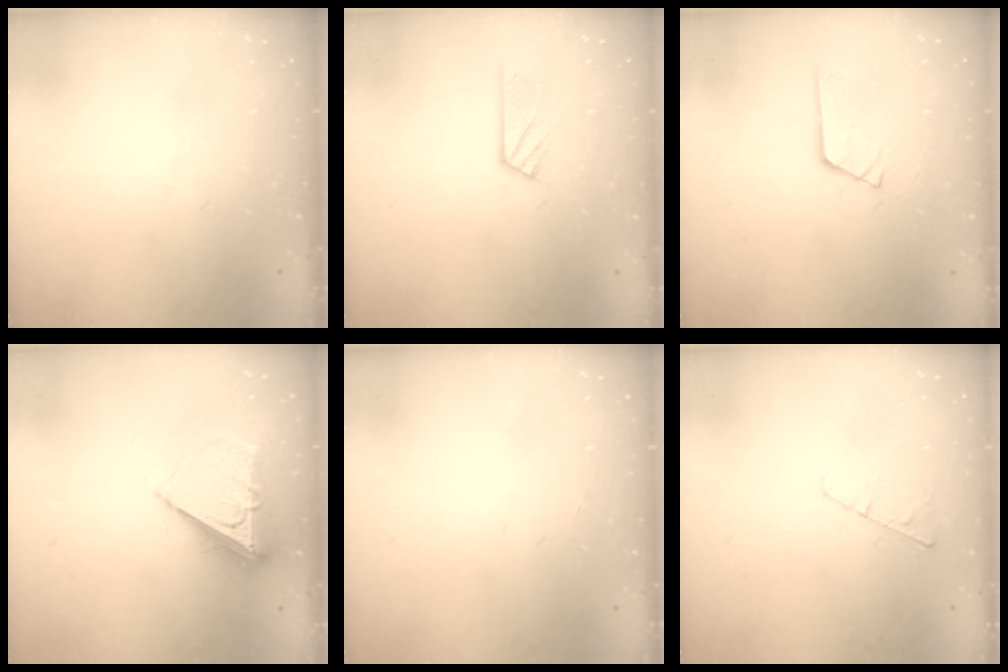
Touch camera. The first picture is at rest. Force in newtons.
{"total": 5.7, "press": 5.7, "slide": 0.5}
{"total": 3.5, "press": 3.5, "slide": 0.1}
{"total": 7.4, "press": 7.2, "slide": 1.4}
{"total": 0.0}
{"total": 3.5, "press": 3.5, "slide": 0.3}